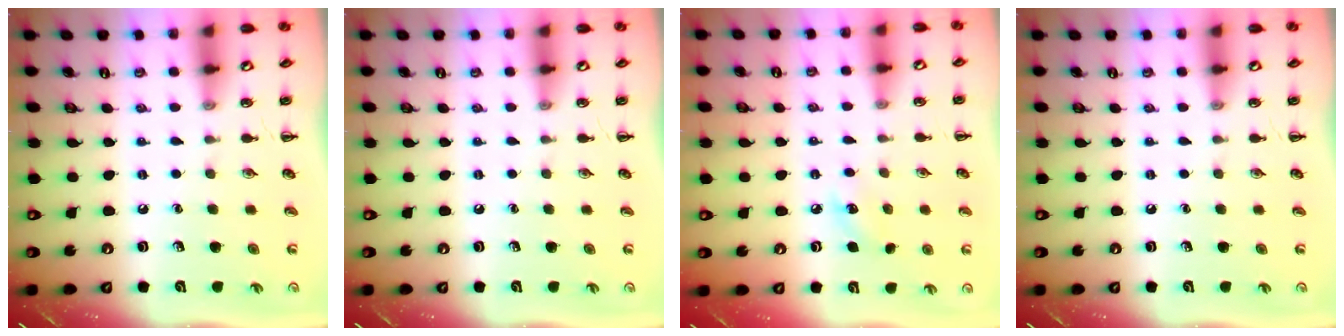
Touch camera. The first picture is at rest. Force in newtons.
{"total": 0.0}
{"total": 6.7, "press": 6.5, "slide": 1.8}
{"total": 0.0}